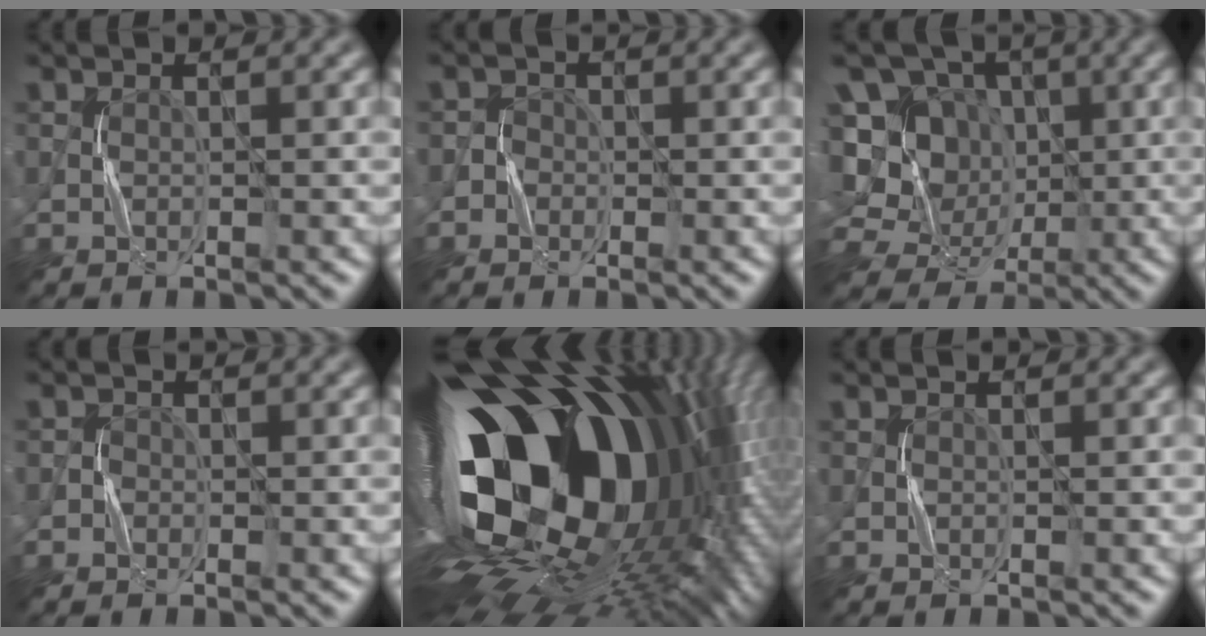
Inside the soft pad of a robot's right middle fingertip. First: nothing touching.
{"total": 1.3, "force": [-0.5, 1.2, 0.2], "torque": [0.005, 0.008, -0.014]}
{"total": 12.3, "force": [-0.1, 11.4, 4.6], "torque": [-0.135, 0.031, -0.019]}
{"total": 0.8, "force": [-0.4, 0.6, 0.1], "torque": [0.003, 0.002, -0.009]}
{"total": 22.2, "force": [2.4, 13.4, 17.5], "torque": [-0.304, -0.055, 0.048]}
{"total": 0.0}